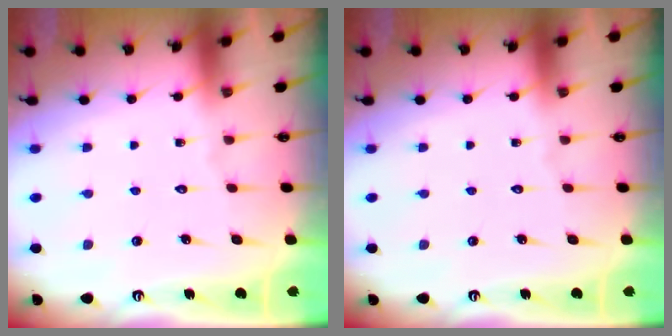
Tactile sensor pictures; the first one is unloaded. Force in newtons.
{"total": 0.0}